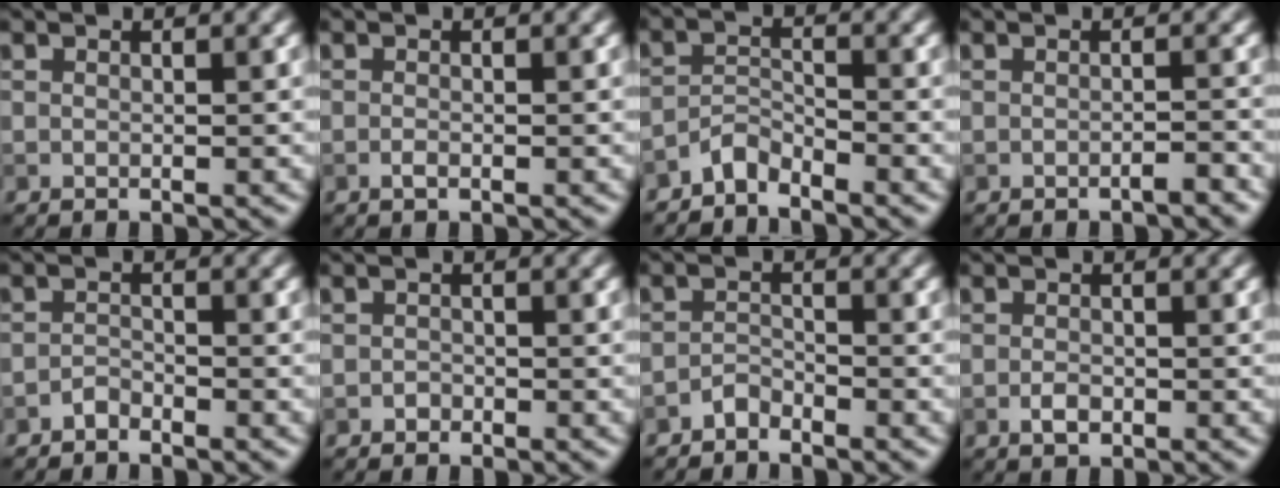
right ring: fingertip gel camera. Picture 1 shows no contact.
{"total": 0.6, "force": [-0.3, 0.2, 0.5], "torque": [-0.012, -0.001, -0.007]}
{"total": 2.1, "force": [-2.0, 0.5, 0.5], "torque": [-0.009, 0.010, -0.043]}
{"total": 1.0, "force": [-0.8, 0.1, 0.6], "torque": [-0.007, 0.004, -0.016]}
{"total": 1.1, "force": [-1.0, 0.3, 0.3], "torque": [-0.003, 0.003, -0.021]}
{"total": 0.7, "force": [-0.4, 0.5, 0.1], "torque": [0.003, -0.002, -0.008]}
{"total": 1.4, "force": [-1.3, 0.4, 0.3], "torque": [-0.003, 0.006, -0.028]}
{"total": 1.4, "force": [-0.6, 0.8, 0.9], "torque": [-0.017, 0.000, -0.012]}